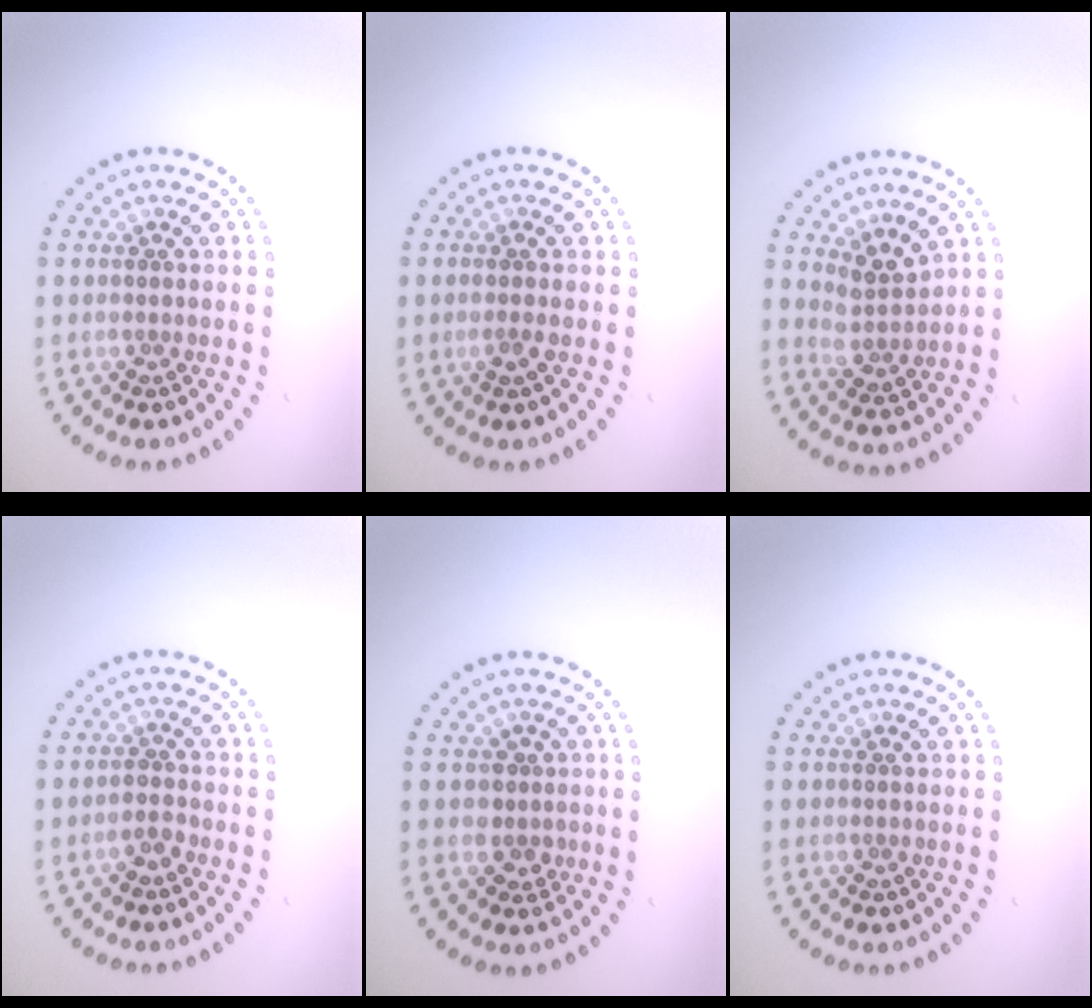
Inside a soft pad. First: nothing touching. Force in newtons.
{"total": 0.9, "press": 0.8, "slide": 0.5}
{"total": 2.7, "press": 1.9, "slide": 1.8}
{"total": 1.2, "press": 1.1, "slide": 0.4}
{"total": 1.7, "press": 1.3, "slide": 1.2}
{"total": 0.0}